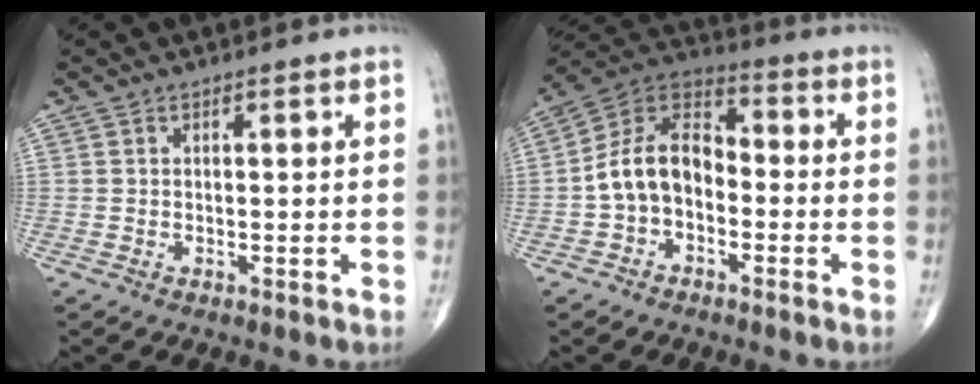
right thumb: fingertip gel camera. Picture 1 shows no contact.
{"total": 11.8, "force": [-2.3, 8.1, 8.2], "torque": [-0.135, 0.044, -0.057]}